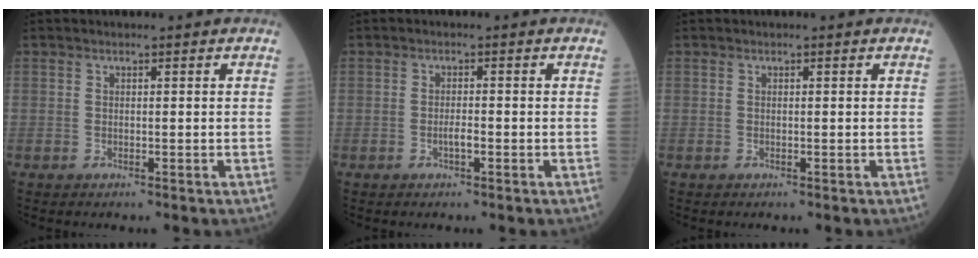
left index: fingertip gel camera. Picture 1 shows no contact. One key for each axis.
{"total": 1.4, "fx": -0.6, "fy": 0.2, "fz": 1.3, "tx": -0.024, "ty": 0.001, "tz": -0.011}
{"total": 0.0}